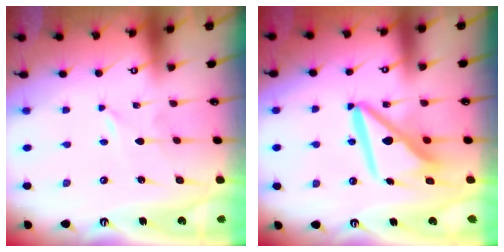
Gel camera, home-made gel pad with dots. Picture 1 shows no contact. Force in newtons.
{"total": 12.8, "press": 12.8, "slide": 1.3}